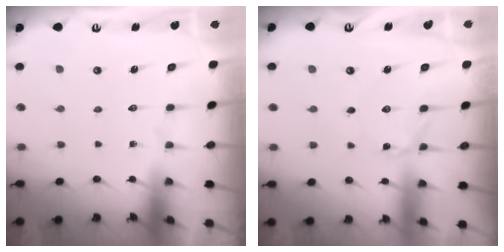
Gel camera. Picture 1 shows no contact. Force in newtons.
{"total": 1.1, "press": 1.1, "slide": 0.1}